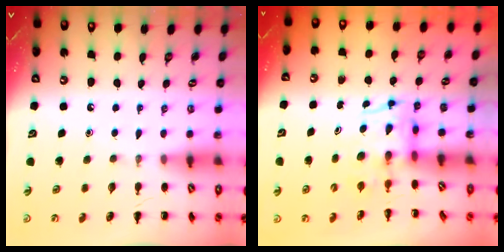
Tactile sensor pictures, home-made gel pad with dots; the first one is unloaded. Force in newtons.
{"total": 3.8, "press": 3.7, "slide": 0.5}